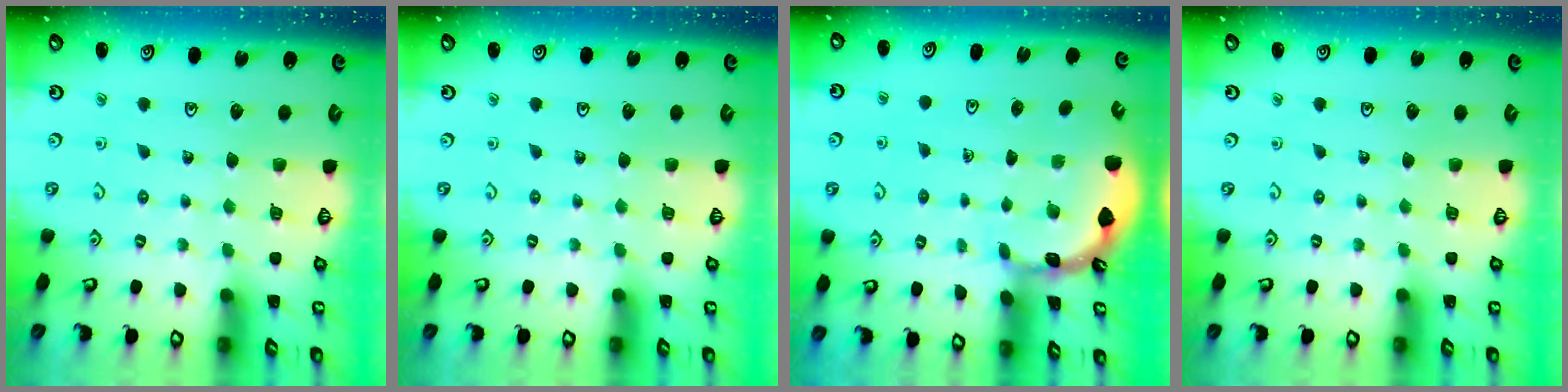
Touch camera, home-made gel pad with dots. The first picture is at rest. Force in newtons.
{"total": 0.0}
{"total": 1.8, "press": 1.8, "slide": 0.1}
{"total": 0.0}